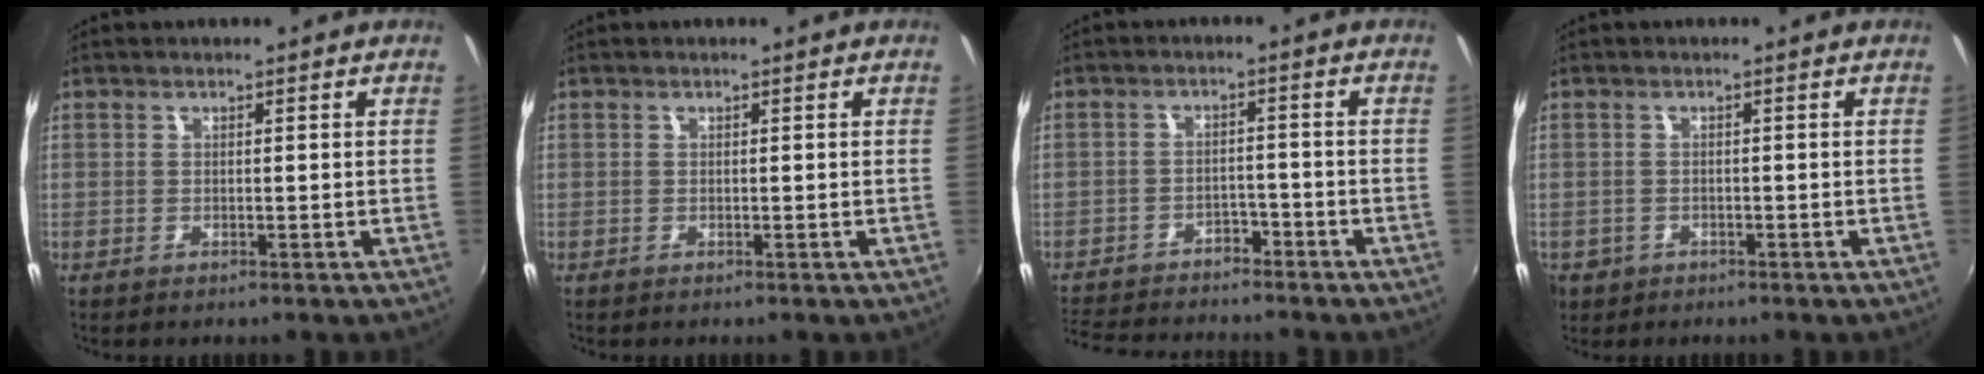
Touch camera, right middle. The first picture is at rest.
{"total": 0.0}
{"total": 11.2, "force": [-9.9, 3.8, 3.4], "torque": [-0.093, 0.002, -0.154]}
{"total": 4.5, "force": [-1.8, 3.8, 1.6], "torque": [-0.046, -0.007, -0.026]}